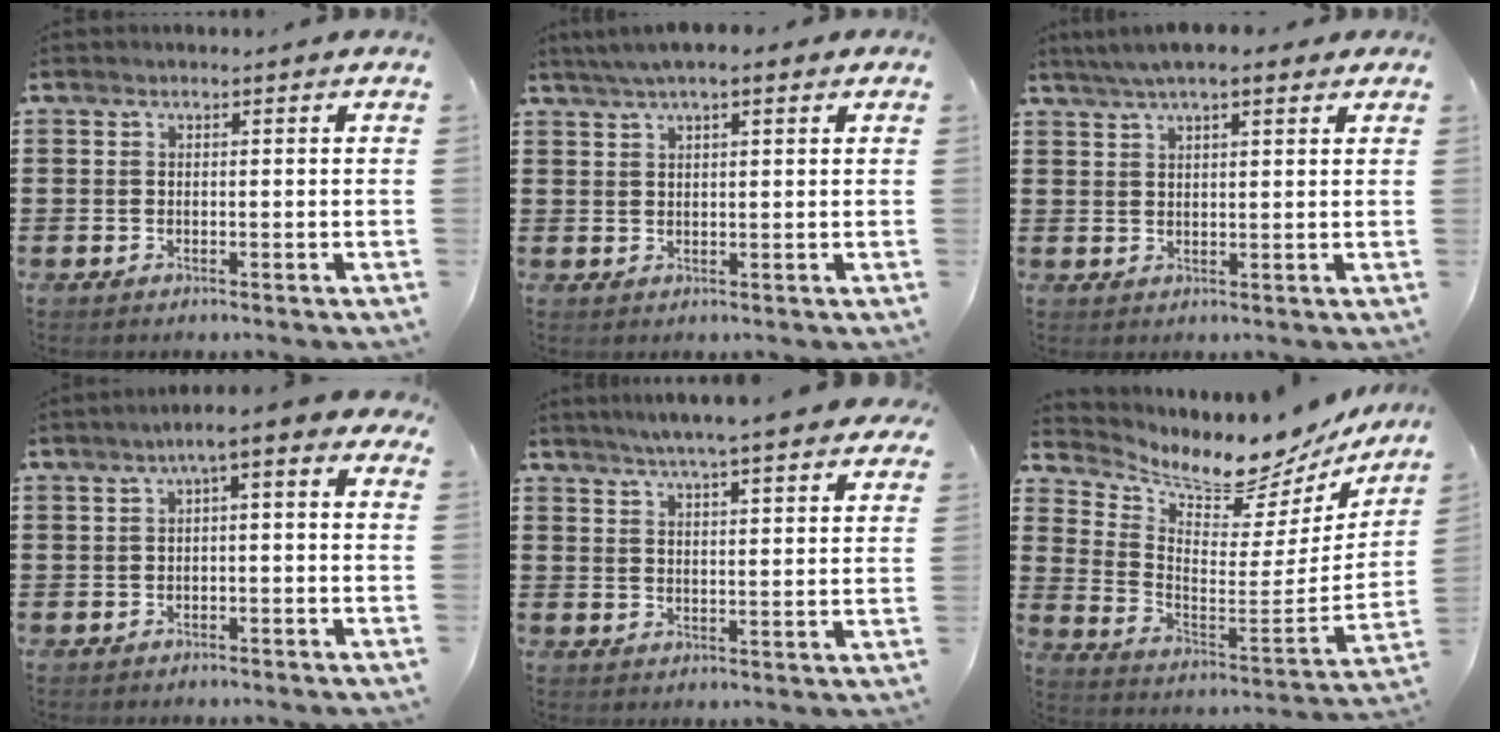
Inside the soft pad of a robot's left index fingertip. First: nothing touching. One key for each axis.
{"total": 3.5, "fx": 2.3, "fy": 0.6, "fz": 2.6, "tx": -0.052, "ty": 0.008, "tz": 0.041}
{"total": 4.6, "fx": 3.5, "fy": 0.9, "fz": 2.9, "tx": -0.062, "ty": 0.003, "tz": 0.063}
{"total": 2.6, "fx": -1.1, "fy": 0.6, "fz": 2.3, "tx": -0.044, "ty": 0.004, "tz": -0.029}
{"total": 4.5, "fx": 4.2, "fy": 0.0, "fz": 1.8, "tx": -0.049, "ty": -0.013, "tz": 0.072}
{"total": 7.8, "fx": 7.4, "fy": 1.4, "fz": 2.0, "tx": -0.060, "ty": -0.073, "tz": 0.119}